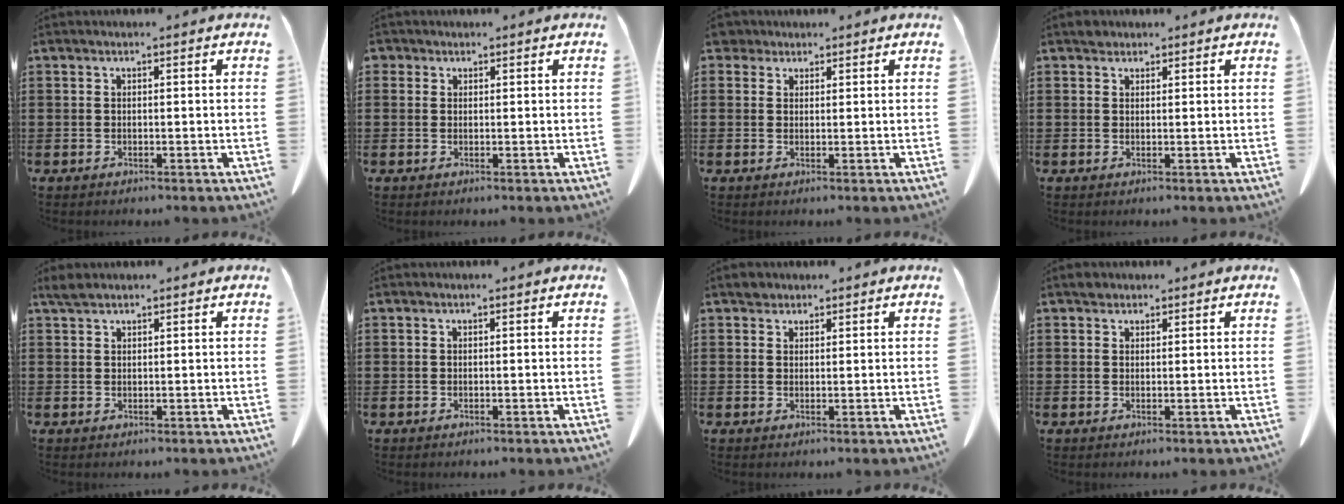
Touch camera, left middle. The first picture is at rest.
{"total": 1.1, "force": [0.7, 0.8, 0.2], "torque": [-0.008, 0.003, 0.015]}
{"total": 2.5, "force": [2.0, 1.5, 0.7], "torque": [-0.015, 0.005, 0.037]}
{"total": 1.5, "force": [1.3, 0.8, 0.2], "torque": [0.000, -0.002, 0.025]}
{"total": 1.7, "force": [1.3, 0.5, 0.9], "torque": [-0.022, 0.001, 0.026]}
{"total": 0.0}
{"total": 1.8, "force": [1.5, 0.9, 0.2], "torque": [-0.001, -0.001, 0.030]}
{"total": 1.3, "force": [1.0, 0.7, 0.2], "torque": [-0.007, 0.002, 0.022]}